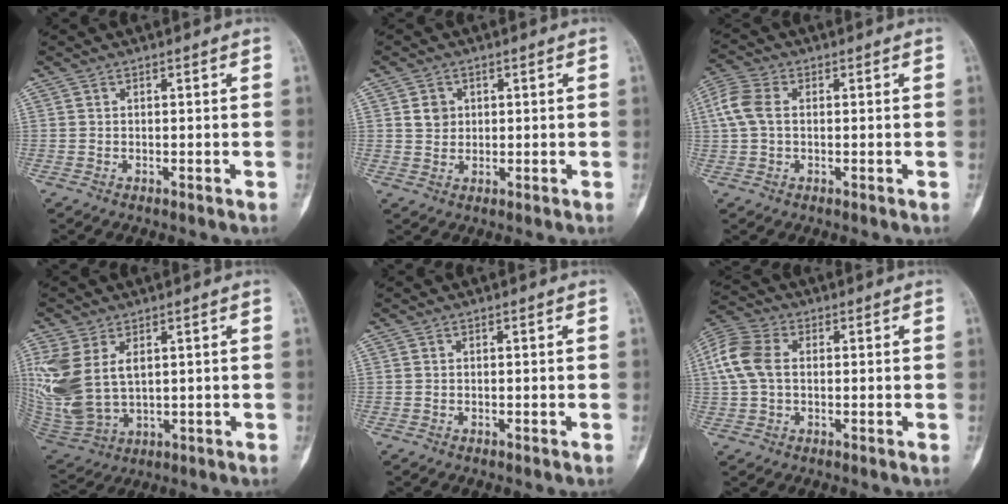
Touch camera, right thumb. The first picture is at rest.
{"total": 3.0, "force": [0.9, 2.6, 1.2], "torque": [-0.006, -0.004, 0.018]}
{"total": 6.3, "force": [0.8, 4.2, 4.6], "torque": [-0.121, 0.019, 0.011]}
{"total": 14.5, "force": [3.4, 9.0, 10.8], "torque": [-0.253, -0.013, 0.089]}
{"total": 0.0}
{"total": 9.2, "force": [1.1, 6.2, 6.7], "torque": [-0.157, 0.022, 0.019]}